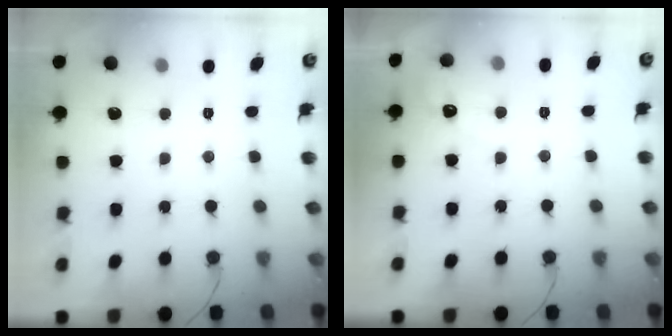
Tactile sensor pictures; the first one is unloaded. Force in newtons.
{"total": 2.8, "press": 2.8, "slide": 0.1}